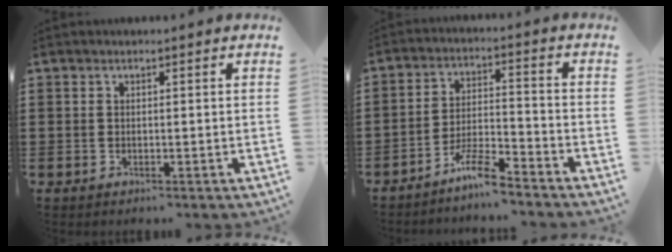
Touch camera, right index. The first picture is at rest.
{"total": 6.3, "force": [-5.4, 0.8, 3.1], "torque": [-0.066, 0.005, -0.104]}